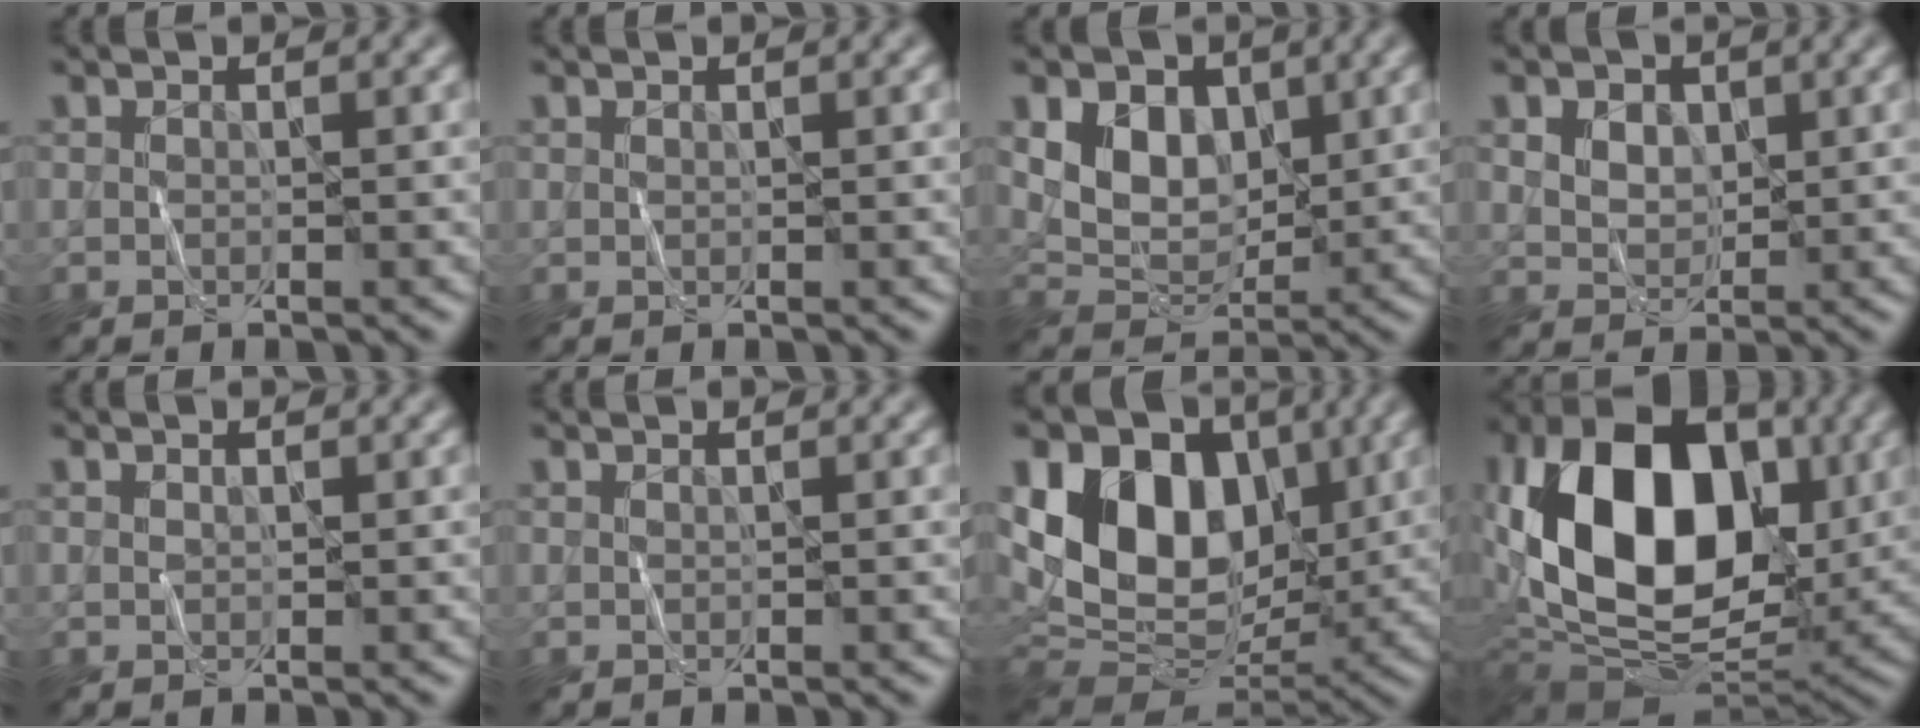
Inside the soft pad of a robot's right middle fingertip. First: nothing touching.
{"total": 0.0}
{"total": 5.5, "force": [1.8, 4.0, 3.3], "torque": [-0.064, -0.009, 0.032]}
{"total": 4.6, "force": [2.0, 3.2, 2.6], "torque": [-0.058, 0.012, 0.028]}
{"total": 0.6, "force": [0.3, 0.4, 0.4], "torque": [-0.006, 0.001, 0.005]}
{"total": 0.0}
{"total": 13.9, "force": [4.0, 9.5, 9.3], "torque": [-0.158, 0.015, 0.062]}
{"total": 16.4, "force": [1.6, 11.1, 11.9], "torque": [-0.204, 0.002, 0.016]}